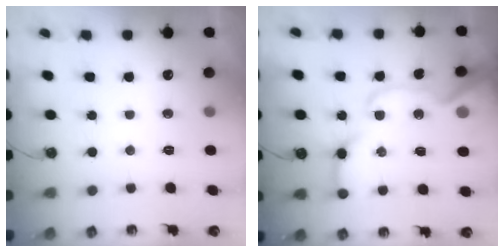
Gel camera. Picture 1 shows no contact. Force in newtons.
{"total": 22.8, "press": 22.6, "slide": 3.0}